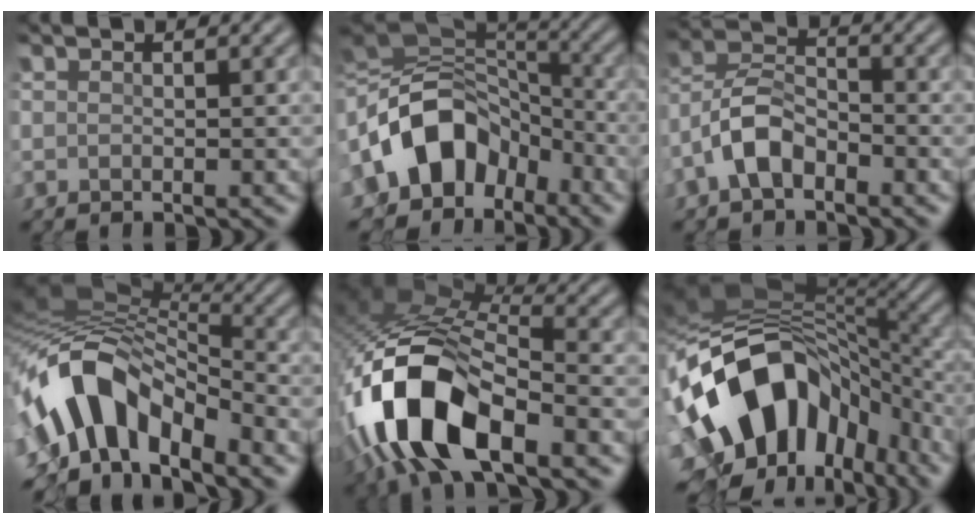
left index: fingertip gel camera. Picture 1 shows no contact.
{"total": 10.5, "force": [-3.7, 7.7, 6.1], "torque": [-0.110, 0.025, -0.082]}
{"total": 4.1, "force": [-2.4, 2.0, 2.7], "torque": [-0.055, 0.018, -0.054]}
{"total": 9.3, "force": [-4.2, 5.3, 6.3], "torque": [-0.105, 0.016, -0.080]}
{"total": 11.9, "force": [-5.3, 5.3, 9.2], "torque": [-0.193, 0.005, -0.100]}
{"total": 16.3, "force": [-3.3, 10.8, 11.7], "torque": [-0.225, -0.004, -0.049]}